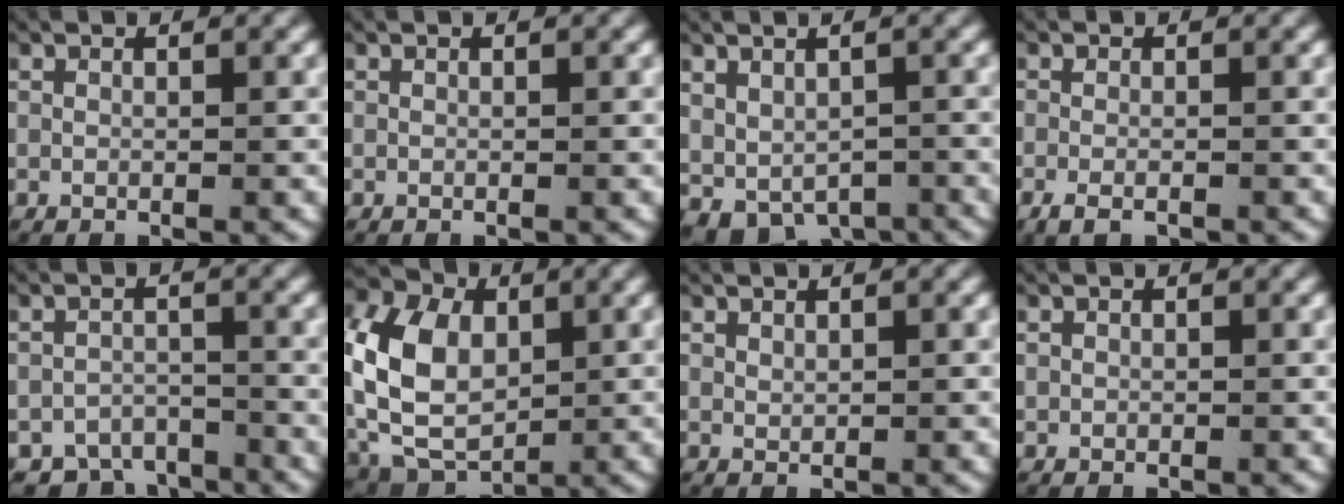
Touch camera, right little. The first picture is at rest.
{"total": 0.0}
{"total": 7.1, "force": [-4.1, 4.9, 3.0], "torque": [-0.057, -0.037, -0.050]}
{"total": 2.1, "force": [-1.4, 0.9, 1.2], "torque": [-0.035, -0.007, -0.020]}
{"total": 6.1, "force": [-4.9, 3.4, 1.2], "torque": [0.003, -0.016, -0.087]}
{"total": 9.8, "force": [-0.3, 7.5, 6.4], "torque": [-0.160, -0.033, 0.009]}
{"total": 0.6, "force": [0.5, 0.3, 0.2], "torque": [-0.005, -0.002, 0.015]}
{"total": 0.5, "force": [0.1, 0.5, 0.1], "torque": [-0.006, -0.001, 0.003]}